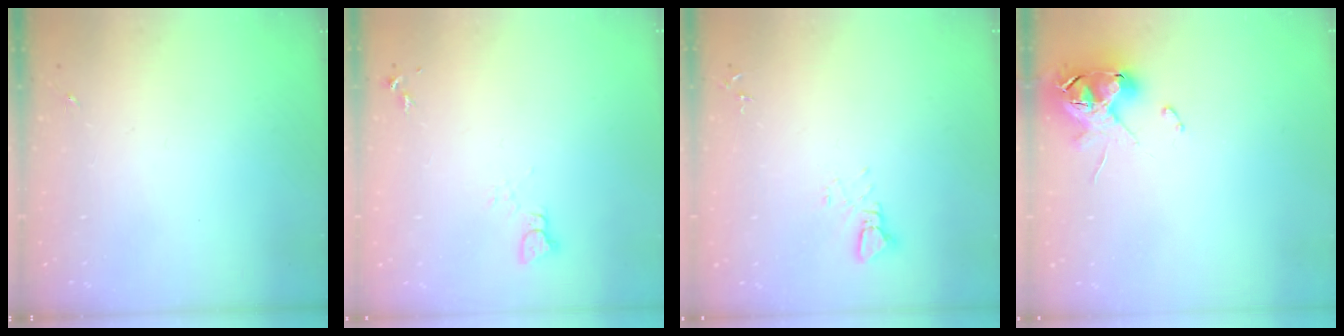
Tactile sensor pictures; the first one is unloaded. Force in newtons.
{"total": 2.2, "press": 2.2, "slide": 0.2}
{"total": 3.4, "press": 3.4, "slide": 0.2}
{"total": 11.5, "press": 11.4, "slide": 1.5}